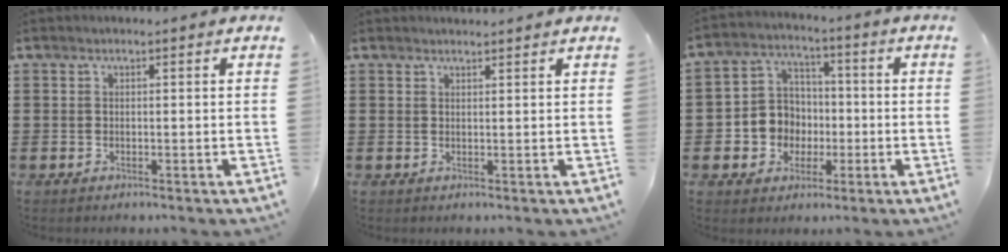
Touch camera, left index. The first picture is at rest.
{"total": 1.1, "force": [1.1, 0.0, 0.2], "torque": [-0.006, -0.002, 0.022]}
{"total": 7.1, "force": [-1.0, 6.8, 1.9], "torque": [-0.072, 0.010, -0.019]}